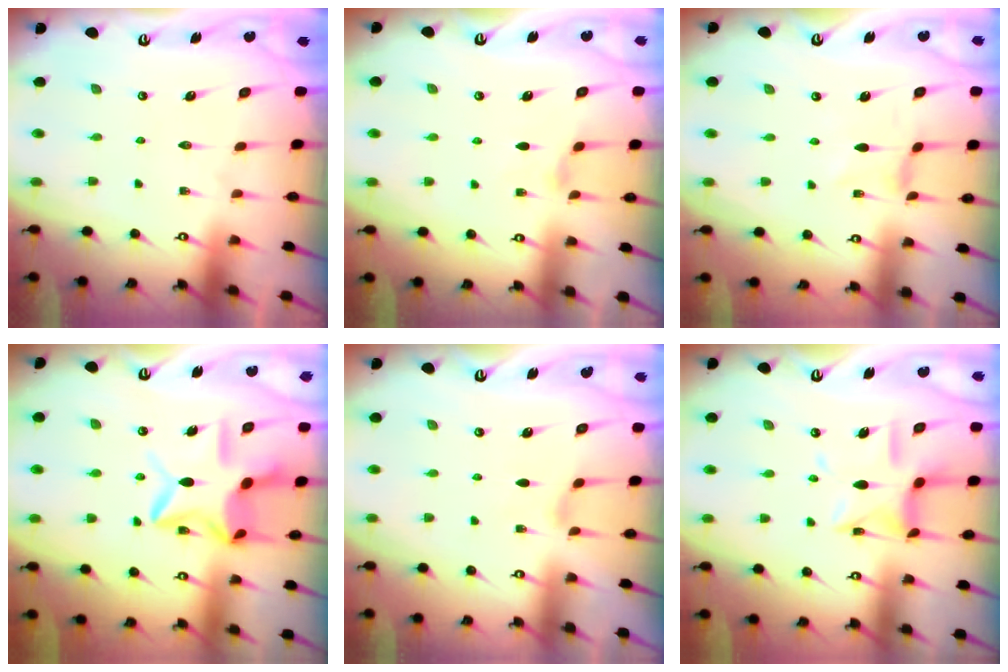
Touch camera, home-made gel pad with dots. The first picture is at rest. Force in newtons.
{"total": 2.6, "press": 2.6, "slide": 0.6}
{"total": 0.0}
{"total": 12.8, "press": 12.7, "slide": 1.0}
{"total": 2.4, "press": 2.3, "slide": 0.6}
{"total": 12.3, "press": 12.2, "slide": 0.8}